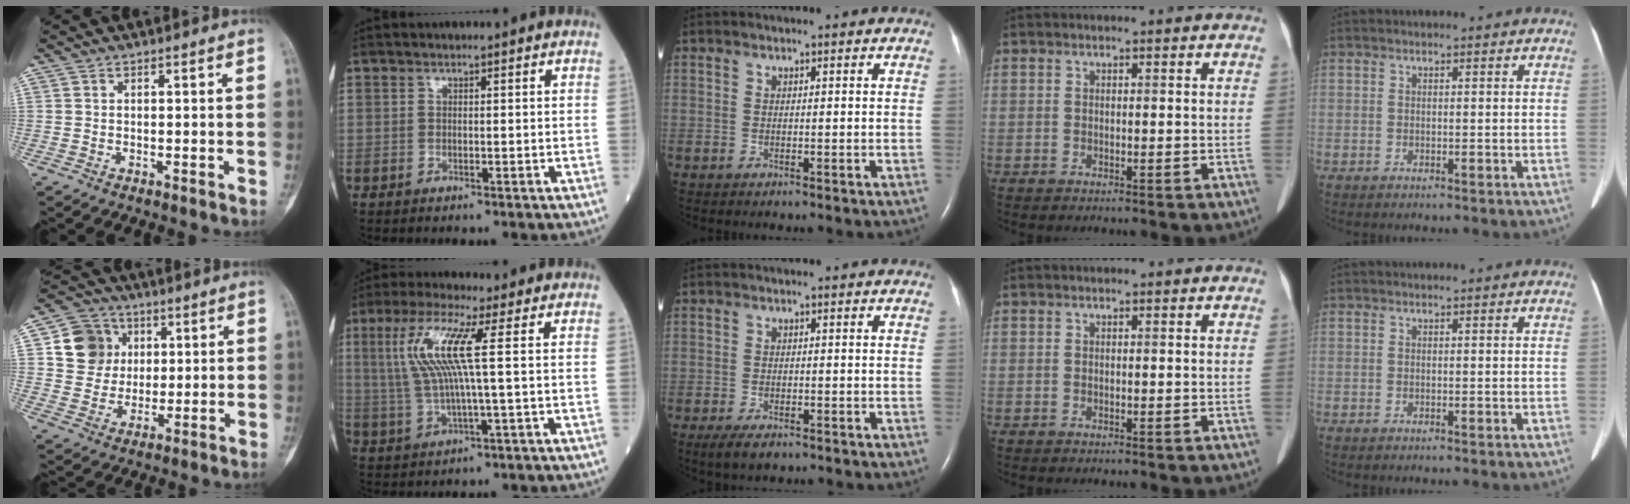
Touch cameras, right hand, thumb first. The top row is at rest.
{"thumb": {"total": 10.1, "force": [2.7, 9.2, 3.4], "torque": [-0.023, -0.003, 0.046]}, "index": {"total": 9.3, "force": [2.1, -0.1, 9.1], "torque": [-0.203, 0.012, 0.044]}, "middle": {"total": 3.5, "force": [-2.4, 1.3, 2.2], "torque": [-0.046, -0.007, -0.035]}}